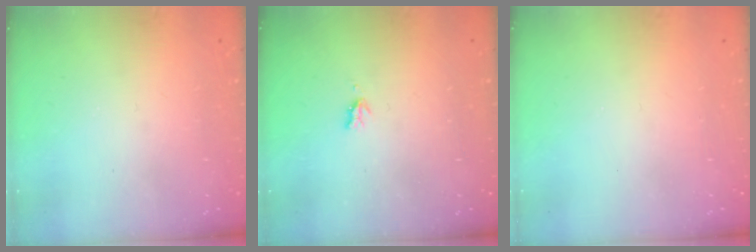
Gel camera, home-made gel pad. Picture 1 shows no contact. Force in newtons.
{"total": 3.0, "press": 3.0, "slide": 0.5}
{"total": 0.0}